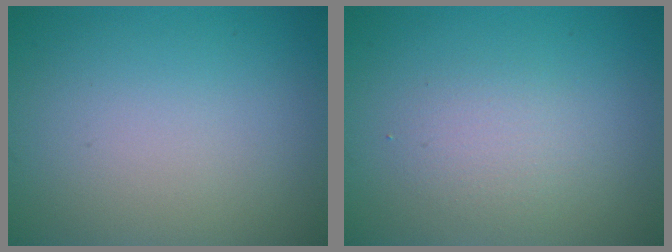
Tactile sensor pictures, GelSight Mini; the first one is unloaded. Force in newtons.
{"total": 2.0, "press": 2.0, "slide": 0.0}